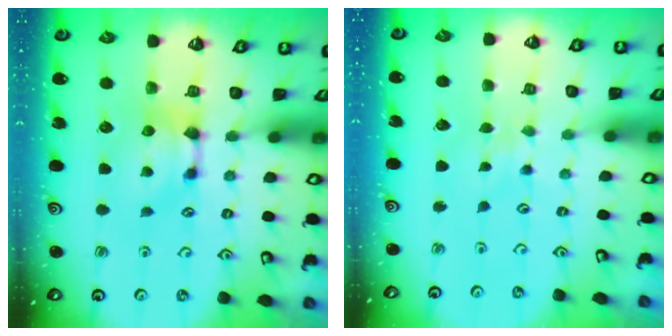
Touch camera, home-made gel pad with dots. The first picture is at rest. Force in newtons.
{"total": 4.2, "press": 4.1, "slide": 0.3}